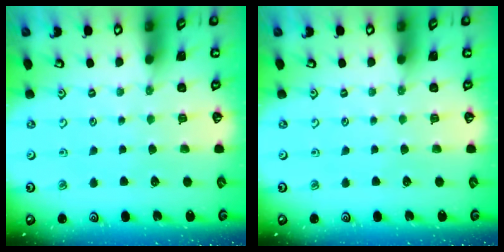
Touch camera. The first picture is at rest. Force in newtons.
{"total": 0.0}